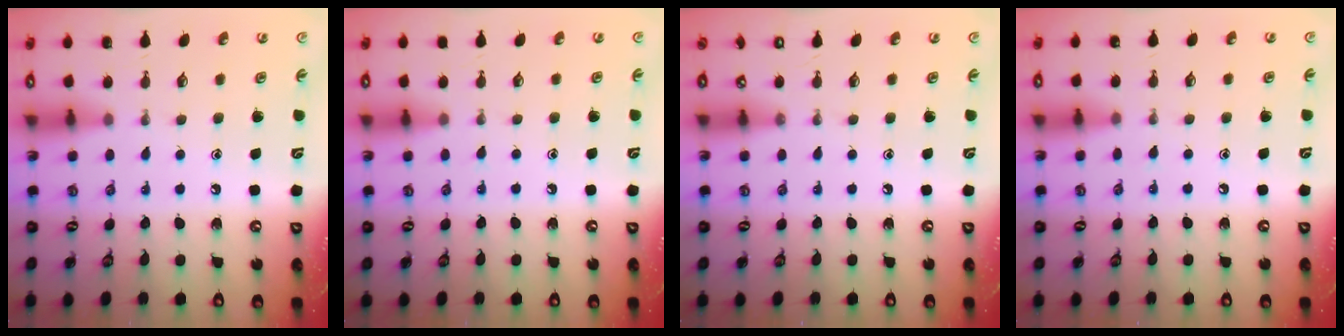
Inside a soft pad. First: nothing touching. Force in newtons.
{"total": 3.0, "press": 3.0, "slide": 0.5}
{"total": 0.0}
{"total": 4.8, "press": 4.8, "slide": 0.6}